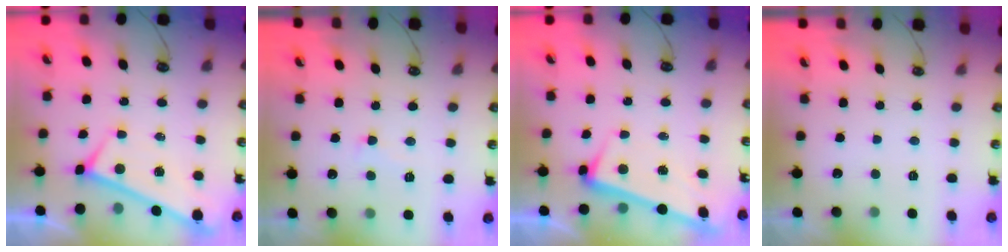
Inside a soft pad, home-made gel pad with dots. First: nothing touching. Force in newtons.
{"total": 3.7, "press": 3.6, "slide": 0.9}
{"total": 3.4, "press": 3.2, "slide": 1.1}
{"total": 0.0}